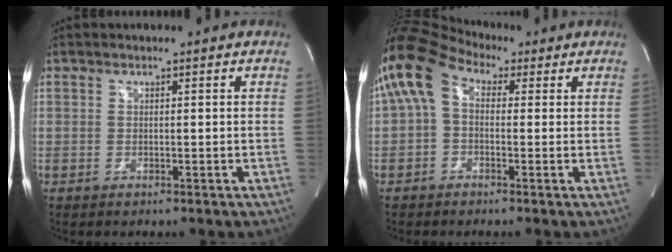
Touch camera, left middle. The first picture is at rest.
{"total": 9.7, "force": [2.8, 5.7, 7.2], "torque": [-0.162, 0.061, 0.042]}